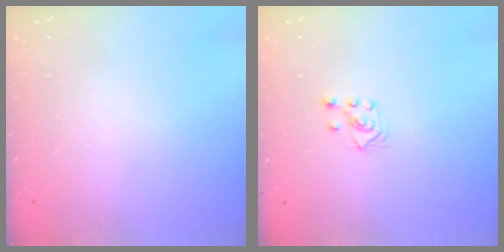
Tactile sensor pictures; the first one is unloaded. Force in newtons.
{"total": 3.7, "press": 3.6, "slide": 0.8}